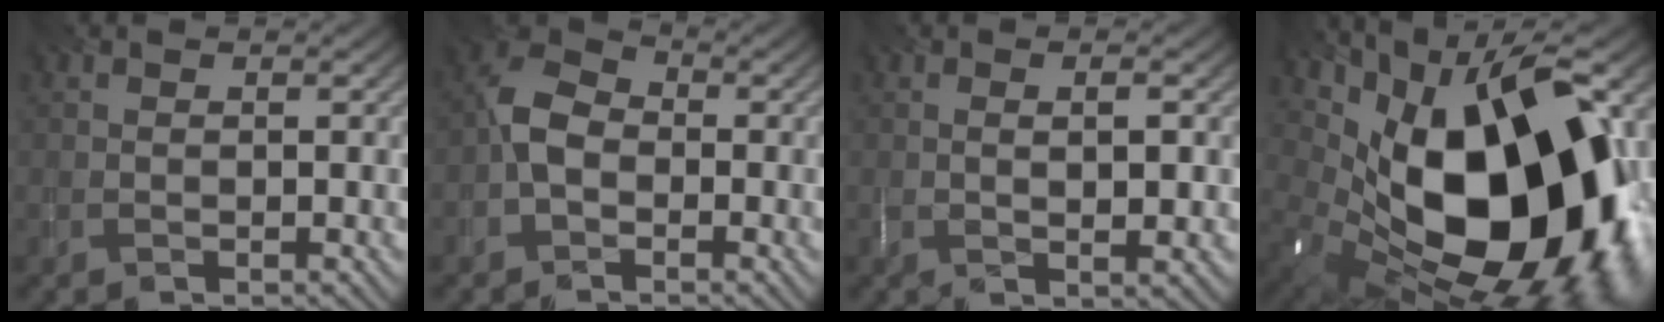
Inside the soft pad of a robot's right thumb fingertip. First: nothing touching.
{"total": 4.6, "force": [-1.5, 3.2, 2.9], "torque": [-0.059, 0.013, -0.041]}
{"total": 2.6, "force": [0.2, 0.6, 2.5], "torque": [-0.051, -0.002, 0.007]}
{"total": 18.6, "force": [1.1, 11.0, 15.0], "torque": [-0.241, -0.028, 0.030]}